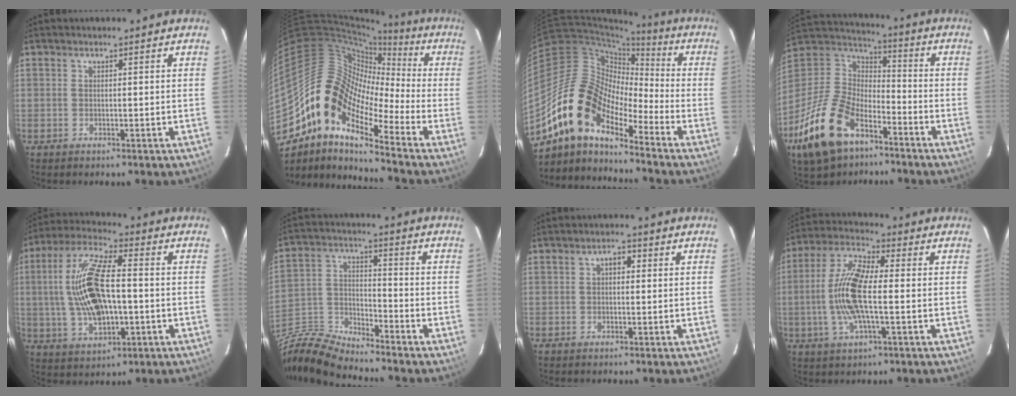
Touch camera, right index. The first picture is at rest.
{"total": 15.7, "force": [-8.4, 6.8, 11.4], "torque": [-0.184, 0.000, -0.179]}
{"total": 14.8, "force": [-10.9, 5.8, 8.2], "torque": [-0.136, 0.006, -0.223]}
{"total": 20.6, "force": [-11.6, 11.4, 12.6], "torque": [-0.282, -0.013, -0.212]}
{"total": 16.2, "force": [-0.4, 6.8, 14.6], "torque": [-0.294, 0.009, -0.001]}
{"total": 13.3, "force": [-11.5, 3.2, 5.8], "torque": [-0.142, -0.008, -0.234]}
{"total": 2.3, "force": [0.4, 1.5, 1.7], "torque": [-0.028, 0.010, 0.006]}
{"total": 12.5, "force": [-1.3, 3.5, 11.9], "torque": [-0.251, 0.007, -0.032]}